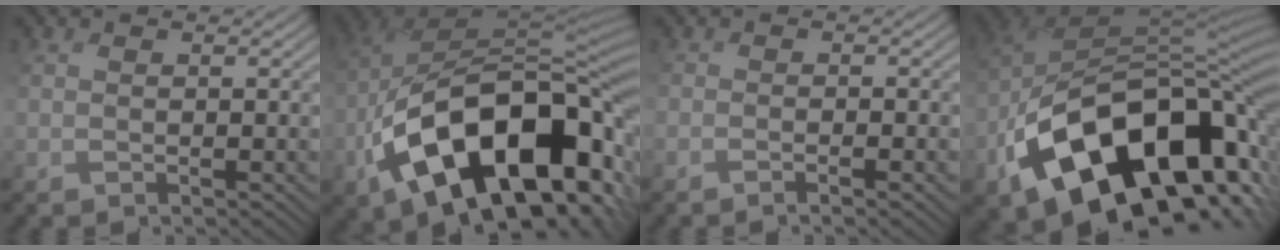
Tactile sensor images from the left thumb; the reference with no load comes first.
{"total": 18.1, "force": [-7.2, 10.3, 13.1], "torque": [-0.220, -0.014, -0.116]}
{"total": 1.7, "force": [-1.4, 0.2, 1.0], "torque": [-0.011, 0.004, -0.032]}
{"total": 18.3, "force": [-8.5, 11.2, 11.6], "torque": [-0.194, -0.028, -0.136]}